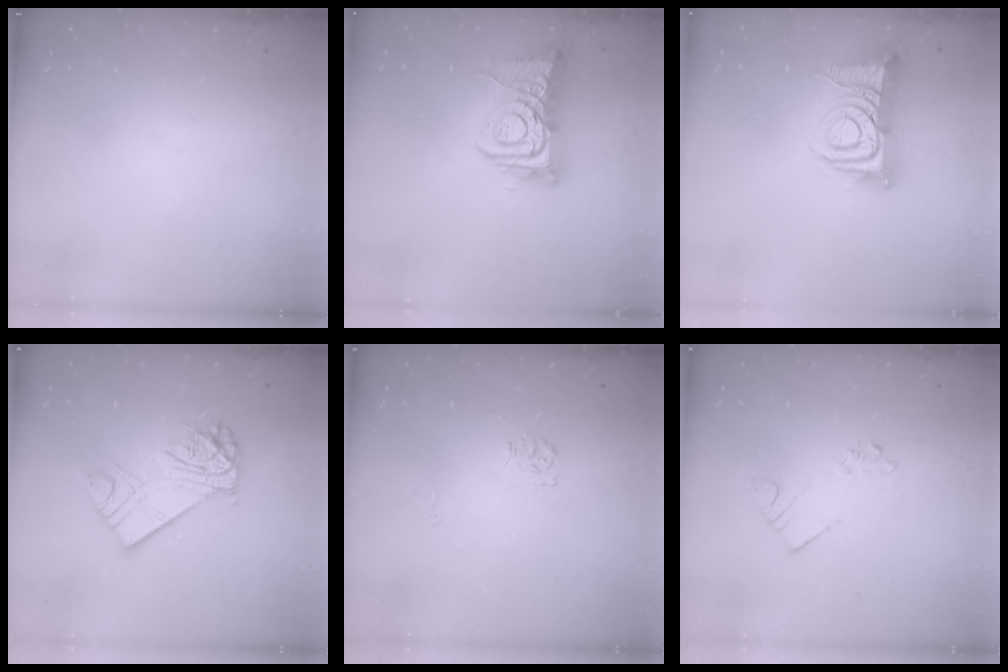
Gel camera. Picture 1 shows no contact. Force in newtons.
{"total": 11.5, "press": 11.4, "slide": 1.7}
{"total": 12.2, "press": 12.1, "slide": 1.4}
{"total": 12.0, "press": 12.0, "slide": 1.4}
{"total": 4.9, "press": 4.9, "slide": 0.4}
{"total": 3.2, "press": 3.2, "slide": 0.3}